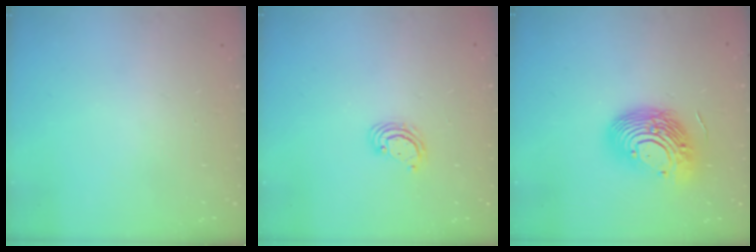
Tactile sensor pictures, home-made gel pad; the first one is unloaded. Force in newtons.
{"total": 2.8, "press": 2.8, "slide": 0.3}
{"total": 15.1, "press": 14.8, "slide": 2.7}